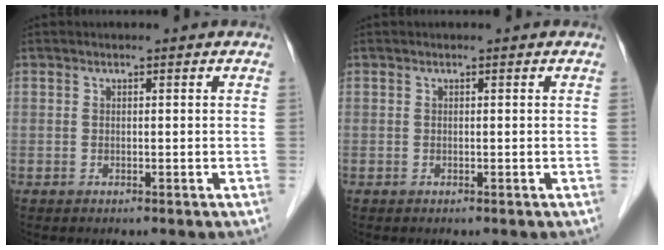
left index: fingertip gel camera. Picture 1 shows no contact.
{"total": 0.0}